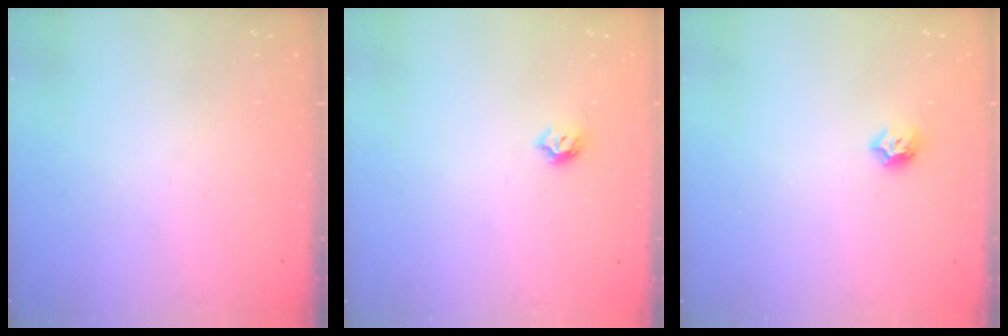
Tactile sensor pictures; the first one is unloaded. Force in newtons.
{"total": 4.5, "press": 4.3, "slide": 1.0}
{"total": 5.9, "press": 5.8, "slide": 0.9}